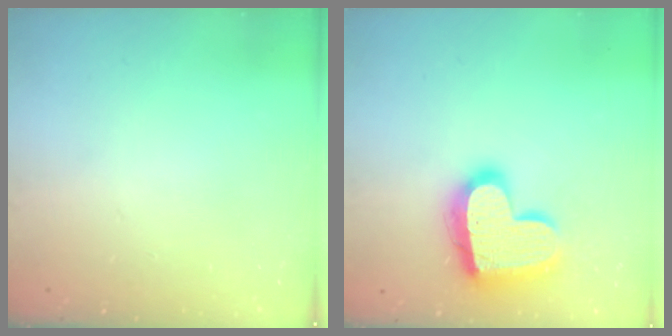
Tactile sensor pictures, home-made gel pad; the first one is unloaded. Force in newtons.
{"total": 19.1, "press": 19.0, "slide": 1.3}